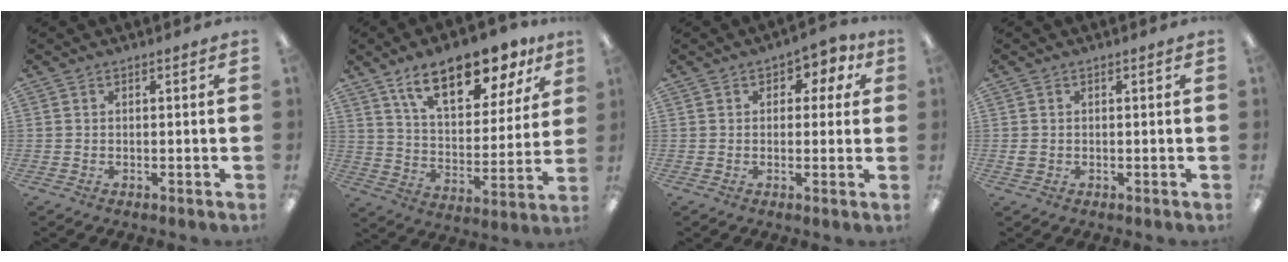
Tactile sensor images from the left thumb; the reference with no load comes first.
{"total": 18.4, "force": [12.7, 7.7, 10.9], "torque": [-0.173, -0.063, 0.214]}
{"total": 4.2, "force": [1.5, 3.1, 2.5], "torque": [-0.023, -0.001, 0.020]}
{"total": 1.3, "force": [0.2, 1.2, 0.5], "torque": [-0.002, 0.001, 0.000]}